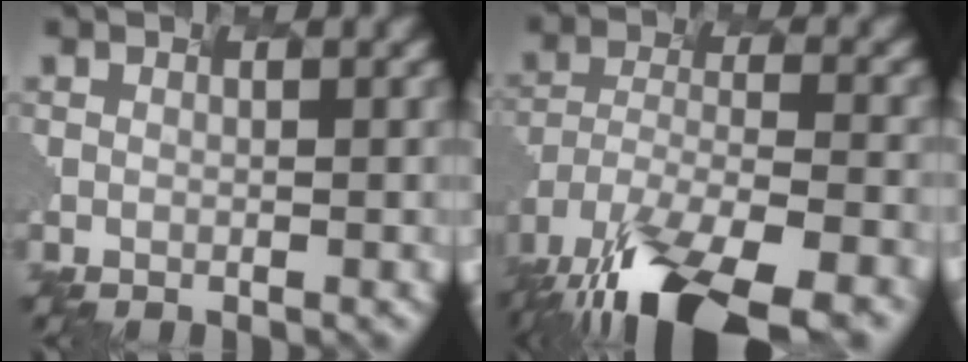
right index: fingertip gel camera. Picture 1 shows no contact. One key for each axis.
{"total": 13.6, "fx": -10.4, "fy": 4.2, "fz": 7.7, "tx": -0.210, "ty": -0.037, "tz": -0.149}